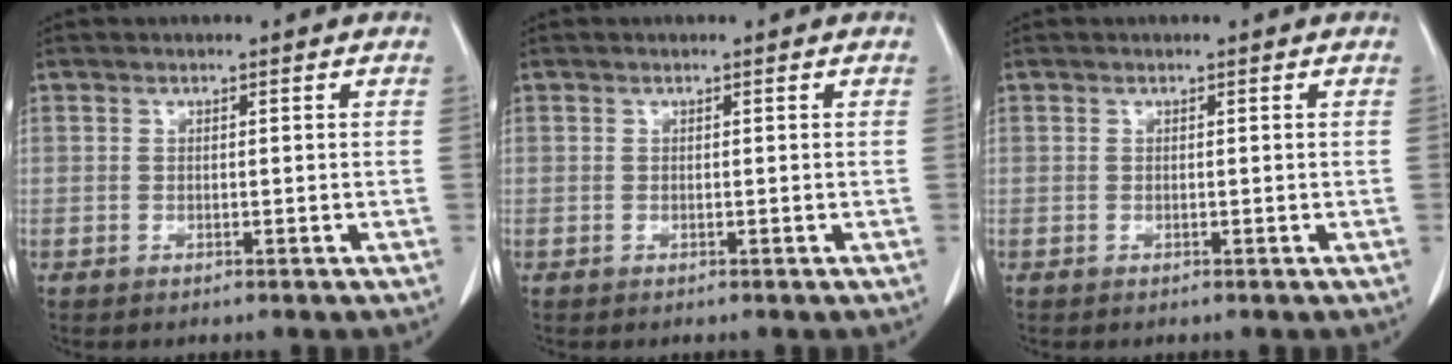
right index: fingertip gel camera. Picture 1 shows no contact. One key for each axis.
{"total": 0.0}
{"total": 0.0}